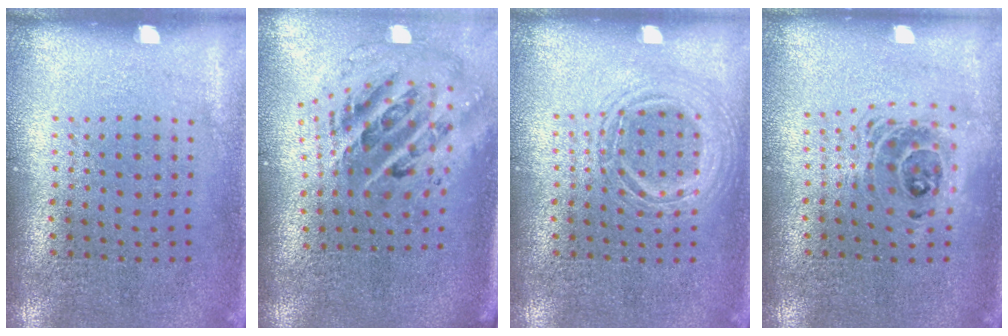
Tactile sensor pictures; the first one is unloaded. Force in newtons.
{"total": 2.6, "press": 1.8, "slide": 1.9}
{"total": 1.1, "press": 1.1, "slide": 0.1}
{"total": 1.5, "press": 1.2, "slide": 0.8}